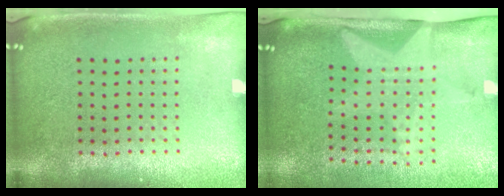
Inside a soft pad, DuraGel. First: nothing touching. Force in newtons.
{"total": 1.9, "press": 1.5, "slide": 1.1}